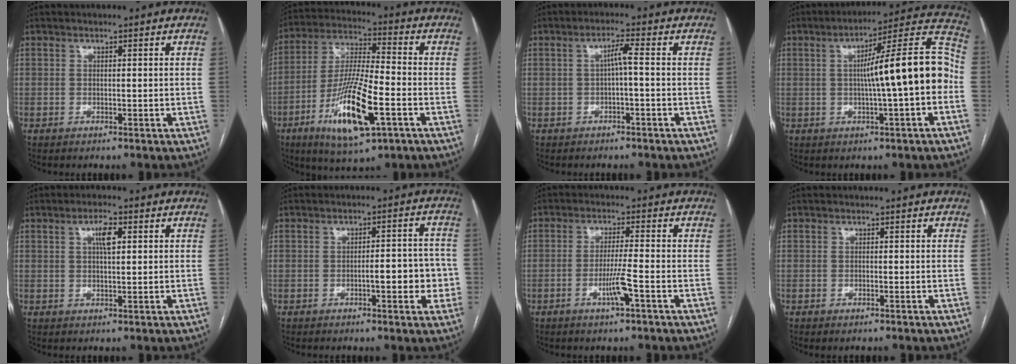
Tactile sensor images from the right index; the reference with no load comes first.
{"total": 15.8, "force": [-6.3, 2.8, 14.2], "torque": [-0.279, -0.018, -0.105]}
{"total": 2.5, "force": [-0.2, 0.0, 2.5], "torque": [-0.045, 0.010, -0.002]}
{"total": 14.8, "force": [-0.9, 0.5, 14.8], "torque": [-0.211, 0.033, -0.018]}
{"total": 3.3, "force": [1.1, 0.8, 3.0], "torque": [-0.054, 0.003, 0.020]}
{"total": 6.3, "force": [-1.6, 1.9, 5.8], "torque": [-0.070, 0.020, -0.017]}
{"total": 4.7, "force": [-2.0, -0.4, 4.3], "torque": [-0.082, -0.008, -0.038]}
{"total": 0.6, "force": [-0.4, 0.1, 0.4], "torque": [-0.009, -0.001, -0.004]}